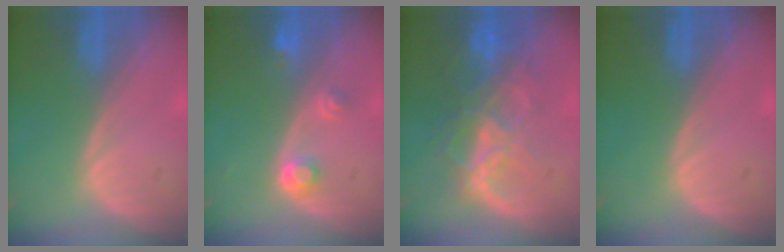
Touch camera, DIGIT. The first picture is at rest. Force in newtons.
{"total": 3.0, "press": 2.8, "slide": 1.0}
{"total": 8.9, "press": 7.5, "slide": 4.7}
{"total": 0.0}